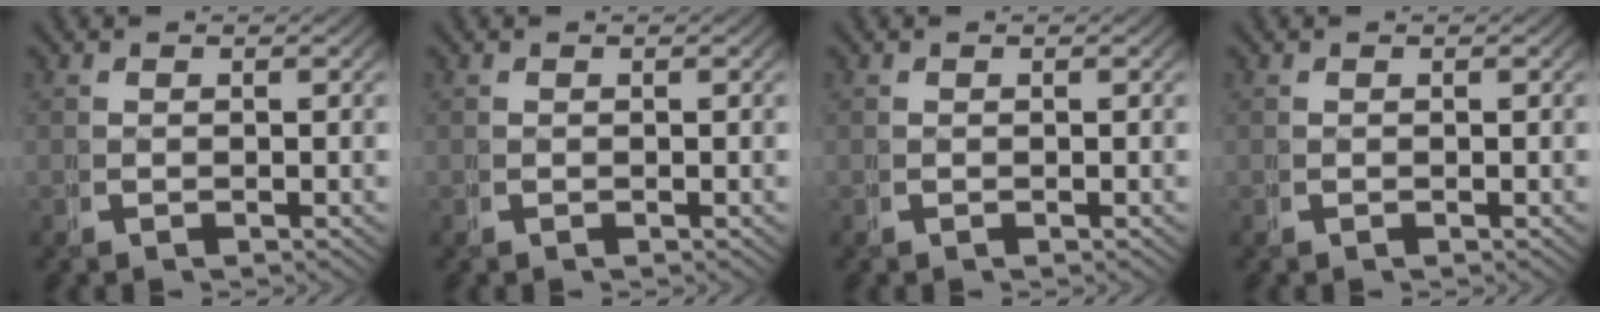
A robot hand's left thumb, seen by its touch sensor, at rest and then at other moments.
{"total": 0.0}
{"total": 0.0}
{"total": 0.0}